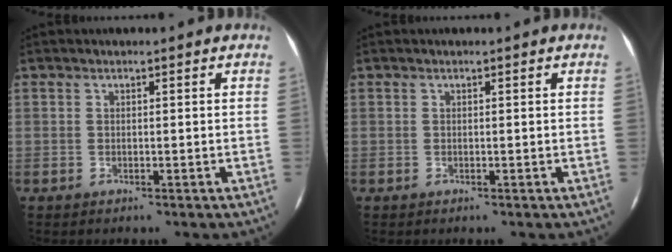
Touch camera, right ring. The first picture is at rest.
{"total": 0.0}